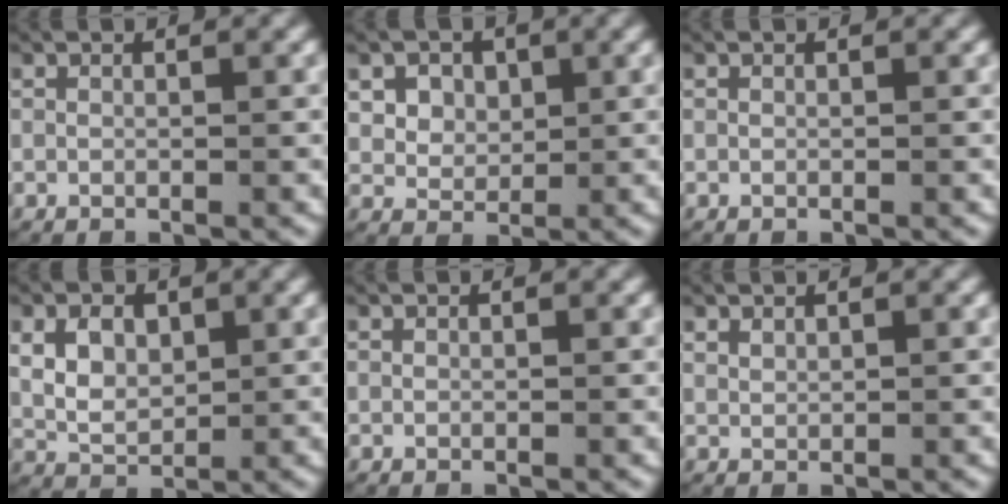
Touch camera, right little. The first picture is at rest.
{"total": 4.4, "force": [1.0, 3.8, 2.0], "torque": [-0.052, -0.015, 0.026]}
{"total": 0.0}
{"total": 5.8, "force": [0.5, 4.8, 3.1], "torque": [-0.081, -0.017, 0.021]}
{"total": 0.0}
{"total": 0.8, "force": [0.7, 0.4, 0.2], "torque": [-0.008, -0.001, 0.019]}